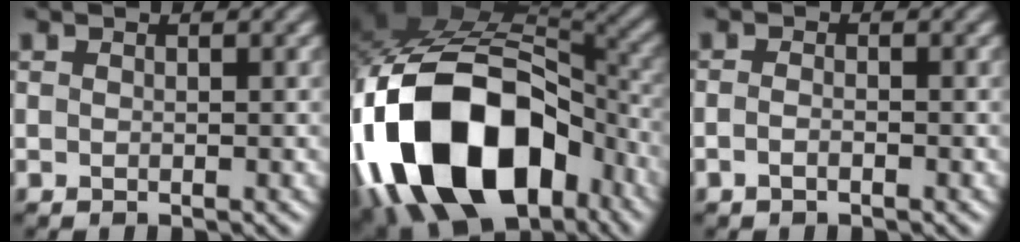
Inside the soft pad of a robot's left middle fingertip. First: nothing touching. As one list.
[{"total": 18.4, "force": [-7.1, 11.7, 12.2], "torque": [-0.246, -0.022, -0.115]}, {"total": 1.0, "force": [-0.8, 0.0, 0.5], "torque": [-0.014, -0.002, -0.016]}]